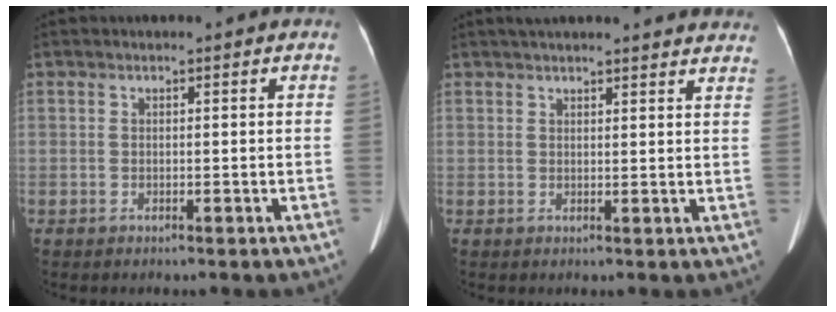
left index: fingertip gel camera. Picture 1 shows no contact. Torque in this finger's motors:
{"motor_torque": [0.64, -1.49, 0.22, 0.05]}